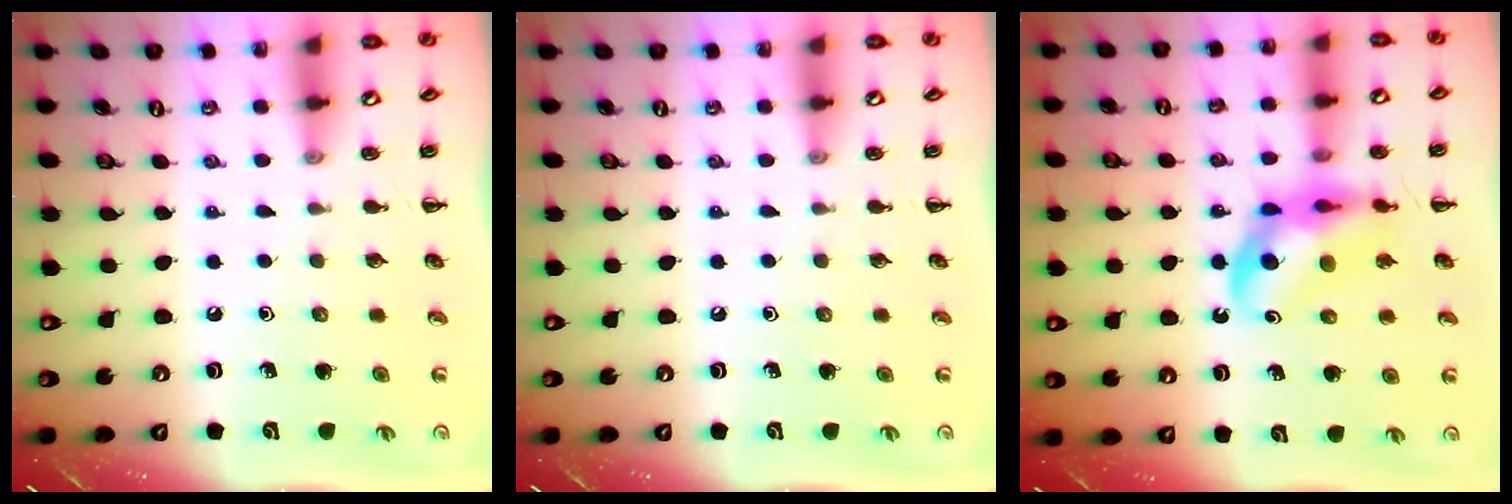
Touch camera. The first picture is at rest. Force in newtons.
{"total": 0.0}
{"total": 12.9, "press": 12.4, "slide": 3.5}